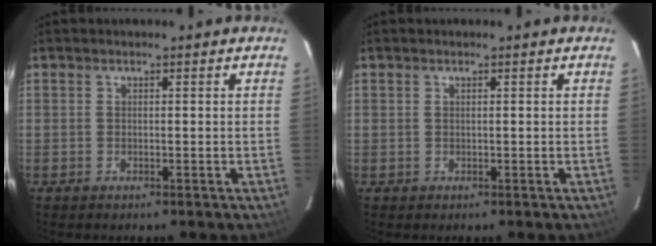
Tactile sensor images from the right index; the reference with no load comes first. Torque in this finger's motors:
{"motor_torque": [-1.26, -0.05, -0.86, -0.21]}